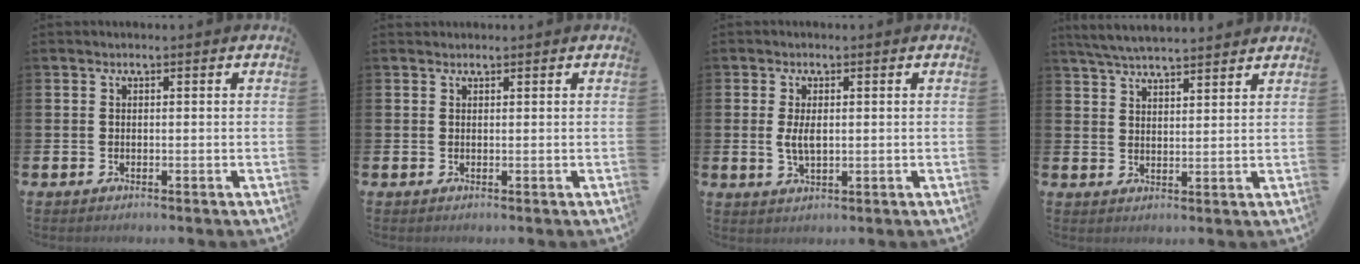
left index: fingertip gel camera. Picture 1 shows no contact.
{"total": 0.6, "force": [0.5, 0.2, -0.1], "torque": [0.015, -0.004, 0.007]}
{"total": 3.5, "force": [0.4, 1.7, 3.1], "torque": [-0.048, 0.000, 0.002]}
{"total": 5.0, "force": [4.9, 0.3, 1.1], "torque": [-0.042, -0.014, 0.091]}